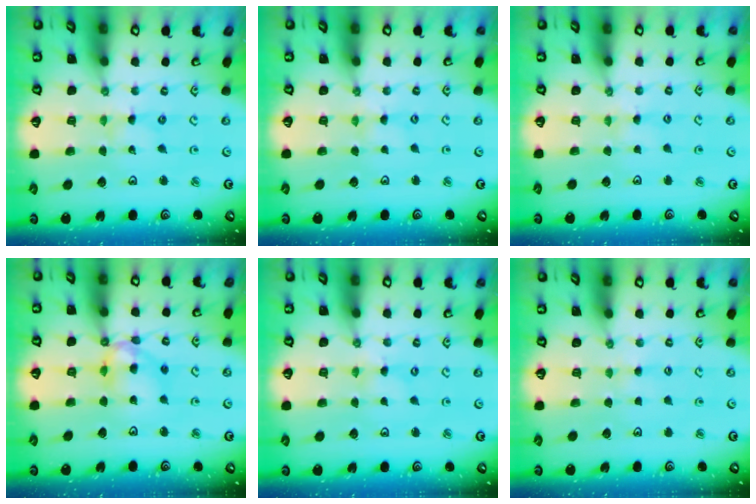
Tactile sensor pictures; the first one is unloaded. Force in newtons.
{"total": 0.7, "press": 0.7, "slide": 0.1}
{"total": 3.4, "press": 3.4, "slide": 0.4}
{"total": 12.0, "press": 11.9, "slide": 1.4}
{"total": 0.0}
{"total": 2.4, "press": 2.4, "slide": 0.3}